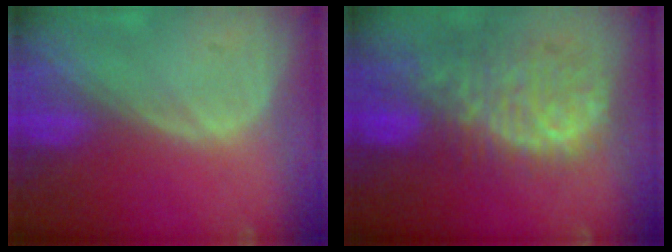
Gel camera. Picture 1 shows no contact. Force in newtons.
{"total": 11.3, "press": 9.6, "slide": 5.8}